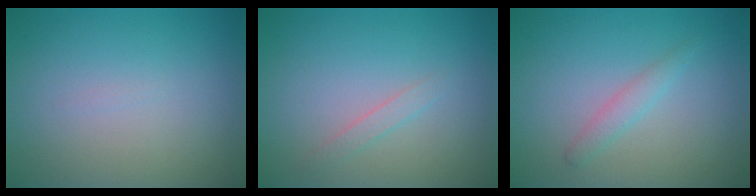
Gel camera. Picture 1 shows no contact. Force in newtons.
{"total": 0.9, "press": 0.9, "slide": 0.1}
{"total": 1.4, "press": 1.4, "slide": 0.0}